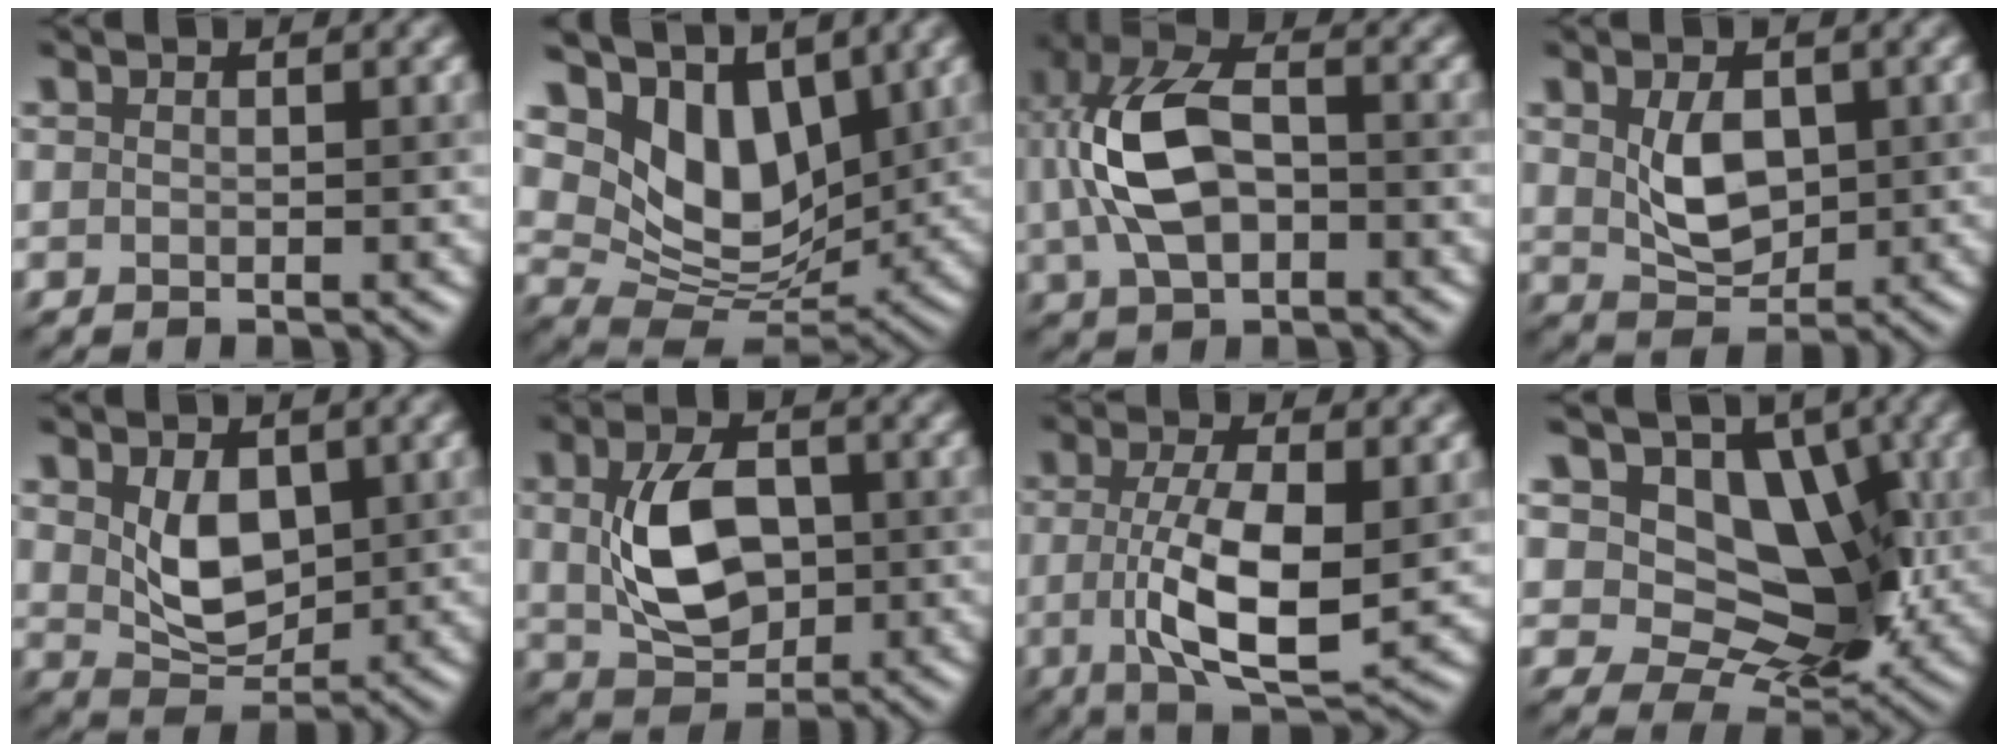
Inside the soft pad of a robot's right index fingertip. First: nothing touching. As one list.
[{"total": 7.7, "force": [4.2, 4.8, 4.4], "torque": [-0.095, -0.015, 0.073]}, {"total": 8.2, "force": [-0.2, 4.9, 6.5], "torque": [-0.156, 0.010, -0.005]}, {"total": 3.4, "force": [0.5, 2.3, 2.4], "torque": [-0.059, -0.005, 0.021]}, {"total": 3.7, "force": [0.9, 2.5, 2.6], "torque": [-0.063, -0.008, 0.030]}, {"total": 6.4, "force": [0.1, 4.3, 4.7], "torque": [-0.106, -0.004, 0.011]}, {"total": 7.6, "force": [-0.7, 2.5, 7.1], "torque": [-0.136, -0.011, -0.006]}, {"total": 10.0, "force": [3.2, 7.1, 6.3], "torque": [-0.083, -0.002, 0.042]}]